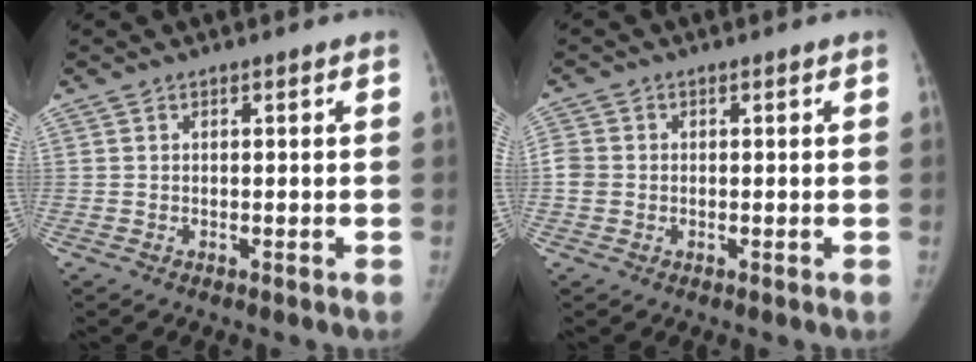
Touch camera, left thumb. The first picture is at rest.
{"total": 3.2, "force": [-0.2, 2.8, 1.6], "torque": [-0.035, 0.004, -0.007]}